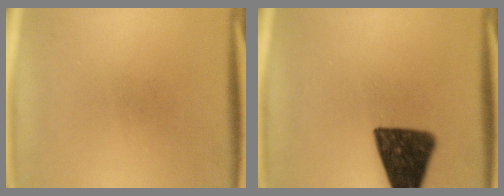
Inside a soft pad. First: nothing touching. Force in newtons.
{"total": 13.9}